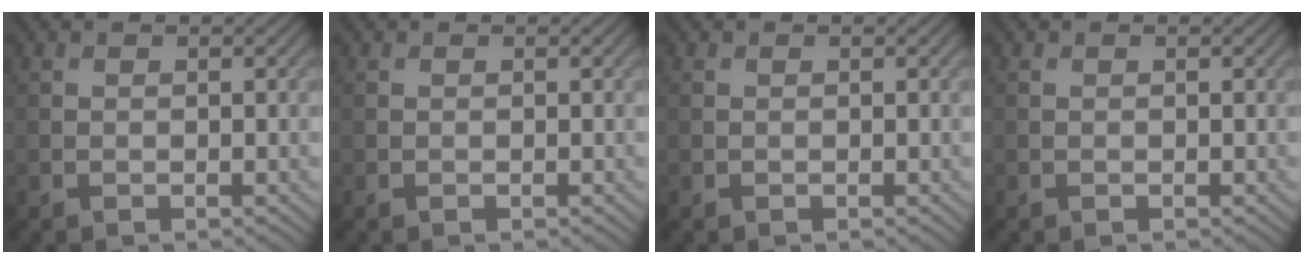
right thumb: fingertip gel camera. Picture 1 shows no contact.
{"total": 0.0}
{"total": 0.0}
{"total": 0.0}